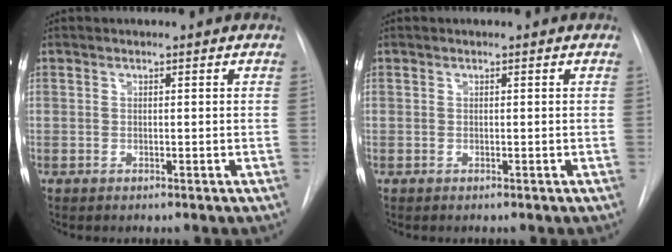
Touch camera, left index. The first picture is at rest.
{"total": 0.0}